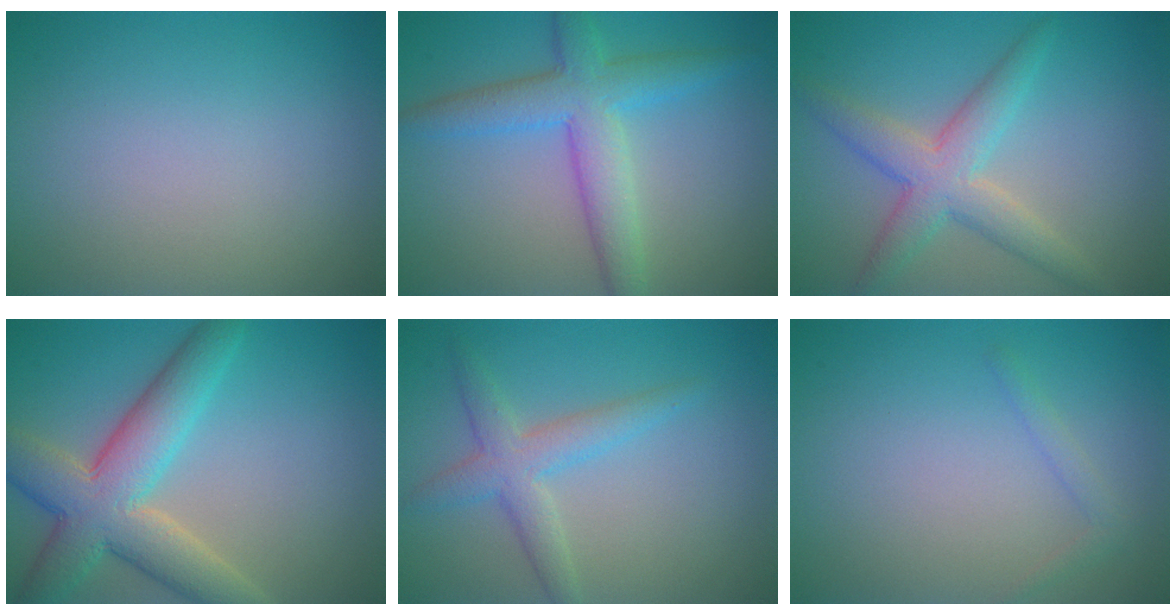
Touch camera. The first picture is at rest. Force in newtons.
{"total": 5.5, "press": 5.5, "slide": 0.1}
{"total": 4.6, "press": 4.6, "slide": 0.2}
{"total": 9.3, "press": 9.3, "slide": 0.4}
{"total": 3.3, "press": 3.3, "slide": 0.1}
{"total": 1.1, "press": 1.1, "slide": 0.1}